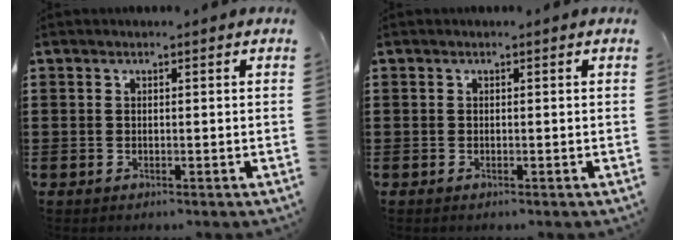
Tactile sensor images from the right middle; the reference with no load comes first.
{"total": 0.0}